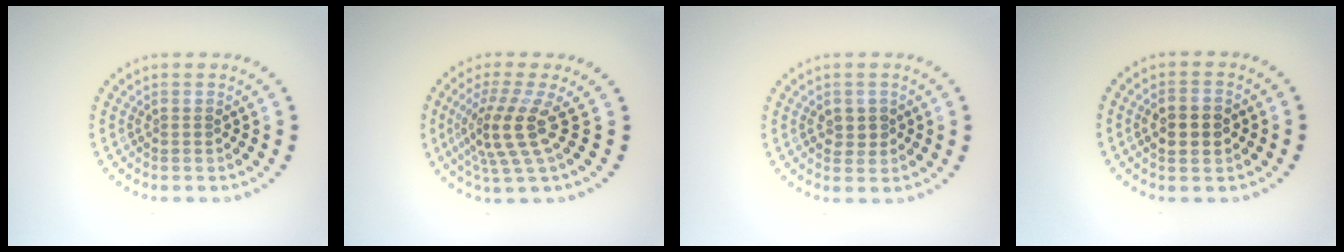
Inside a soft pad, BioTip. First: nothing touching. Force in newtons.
{"total": 4.2, "press": 3.0, "slide": 2.9}
{"total": 1.3, "press": 1.3, "slide": 0.3}
{"total": 3.8, "press": 3.8, "slide": 0.2}